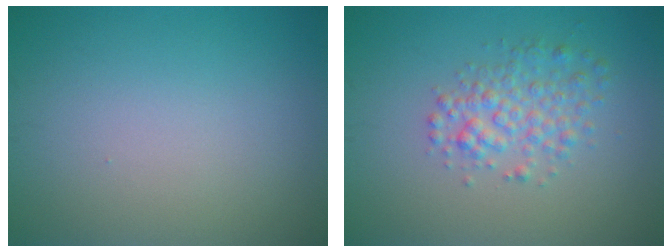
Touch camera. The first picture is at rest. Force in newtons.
{"total": 3.1, "press": 3.1, "slide": 0.1}